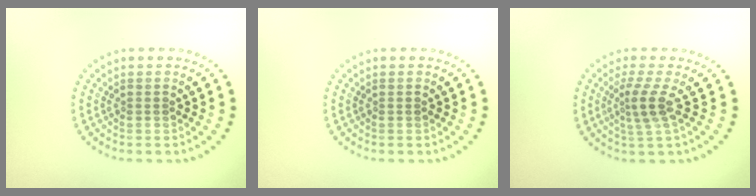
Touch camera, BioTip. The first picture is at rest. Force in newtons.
{"total": 0.0}
{"total": 2.4, "press": 1.7, "slide": 1.7}